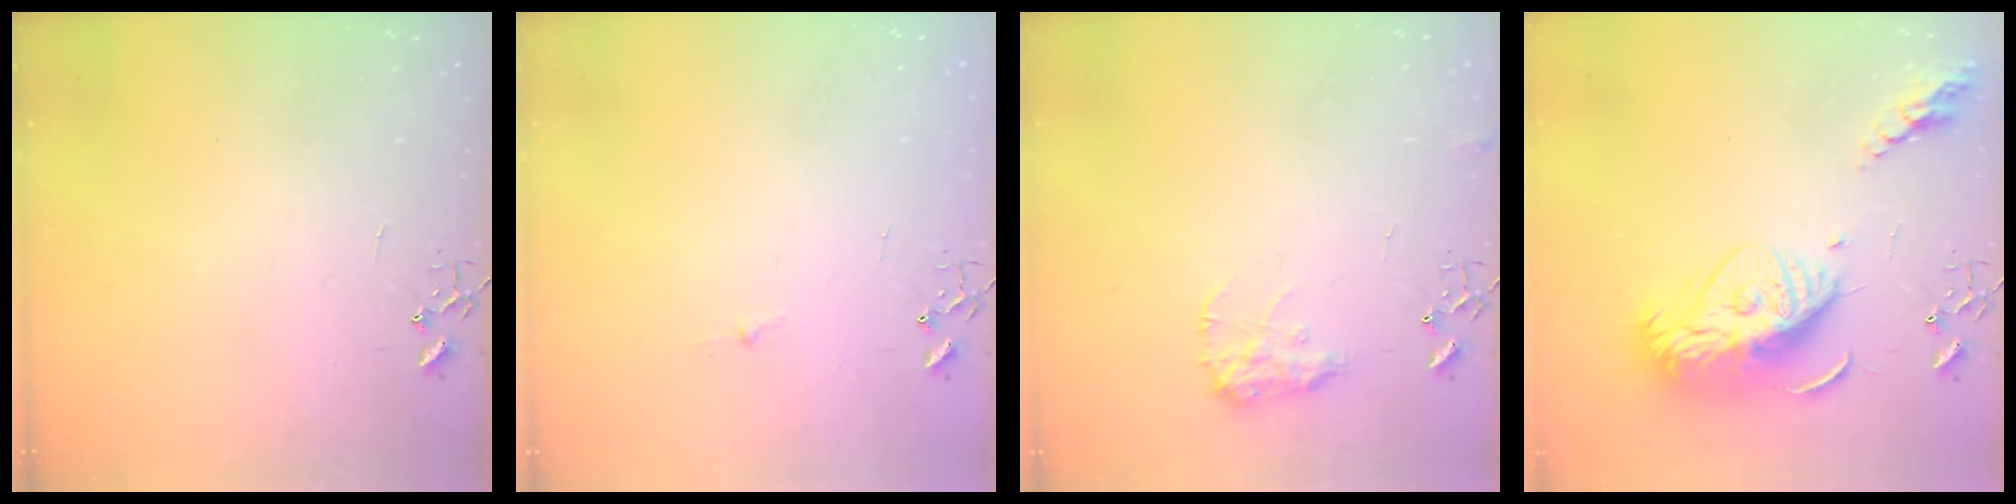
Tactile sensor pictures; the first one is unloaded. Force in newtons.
{"total": 2.7, "press": 2.7, "slide": 0.3}
{"total": 9.8, "press": 9.8, "slide": 0.2}
{"total": 18.4, "press": 18.3, "slide": 1.7}